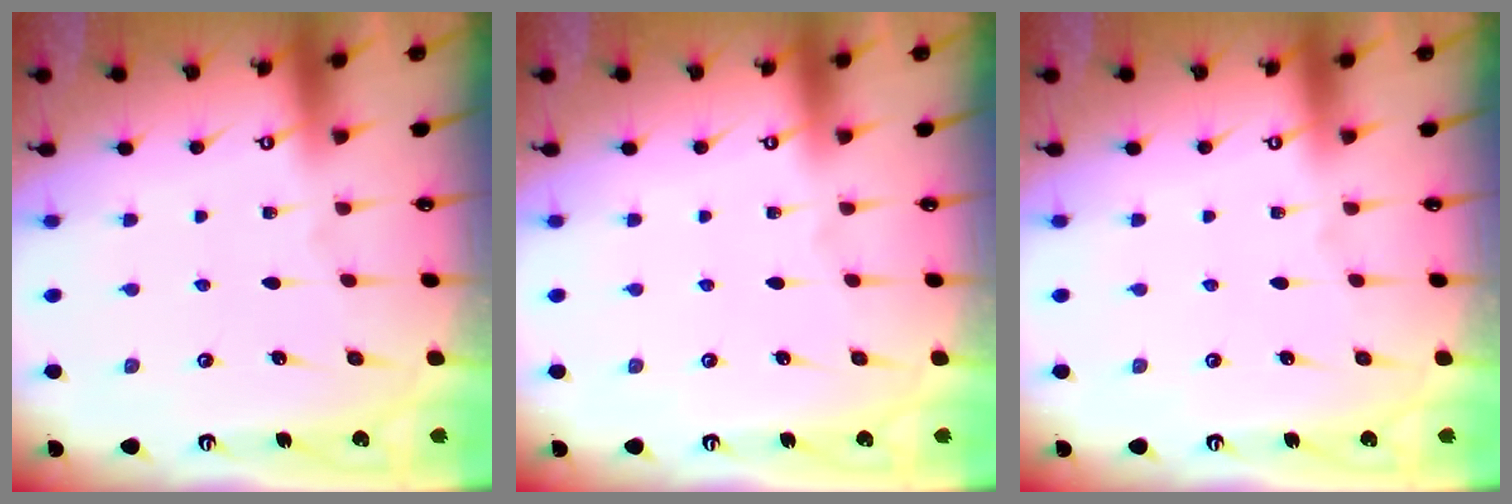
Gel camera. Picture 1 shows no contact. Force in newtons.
{"total": 0.0}
{"total": 0.0}